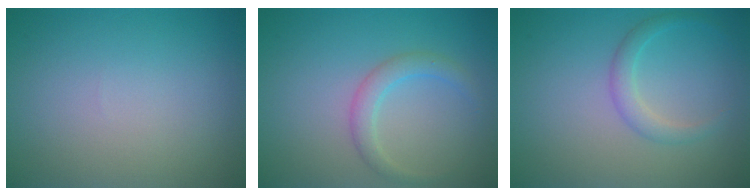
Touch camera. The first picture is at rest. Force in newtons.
{"total": 2.1, "press": 2.1, "slide": 0.0}
{"total": 1.8, "press": 1.8, "slide": 0.1}